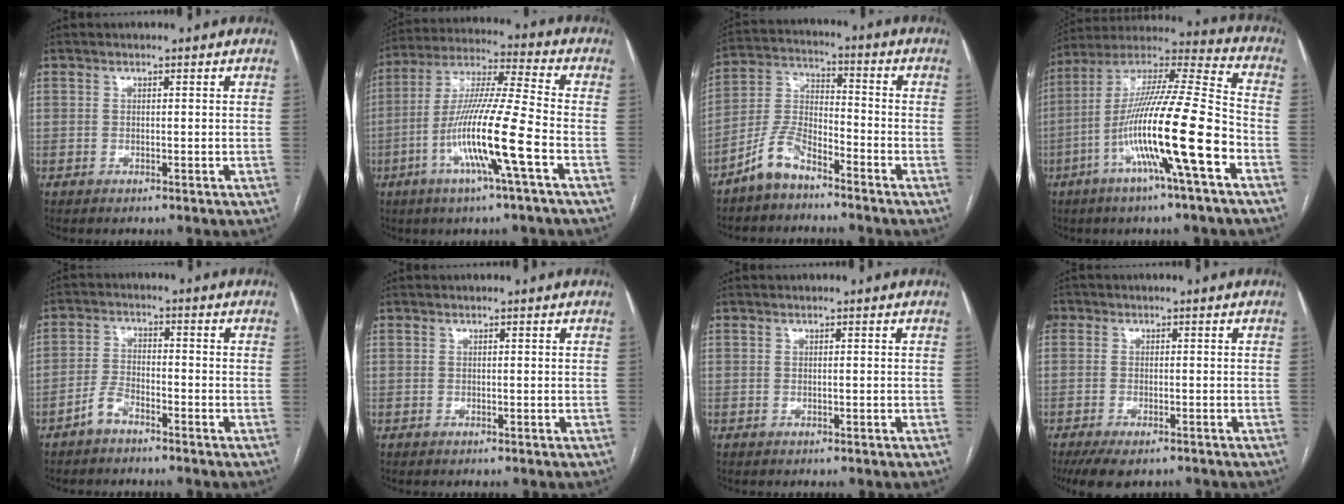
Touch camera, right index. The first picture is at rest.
{"total": 14.8, "force": [-5.2, -0.7, 13.8], "torque": [-0.271, -0.006, -0.104]}
{"total": 7.5, "force": [-5.8, 2.5, 4.0], "torque": [-0.096, 0.004, -0.119]}
{"total": 19.3, "force": [-6.8, 0.2, 18.0], "torque": [-0.335, -0.005, -0.128]}
{"total": 3.5, "force": [-2.8, 1.3, 1.7], "torque": [-0.040, 0.006, -0.053]}
{"total": 0.0}
{"total": 0.0}
{"total": 9.2, "force": [-5.5, 5.5, 4.9], "torque": [-0.120, -0.007, -0.092]}